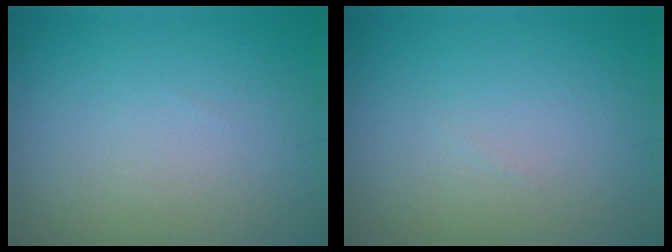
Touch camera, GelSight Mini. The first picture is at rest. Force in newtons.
{"total": 0.0}